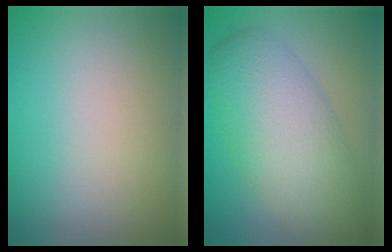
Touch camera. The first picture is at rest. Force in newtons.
{"total": 7.9, "press": 7.9, "slide": 0.1}